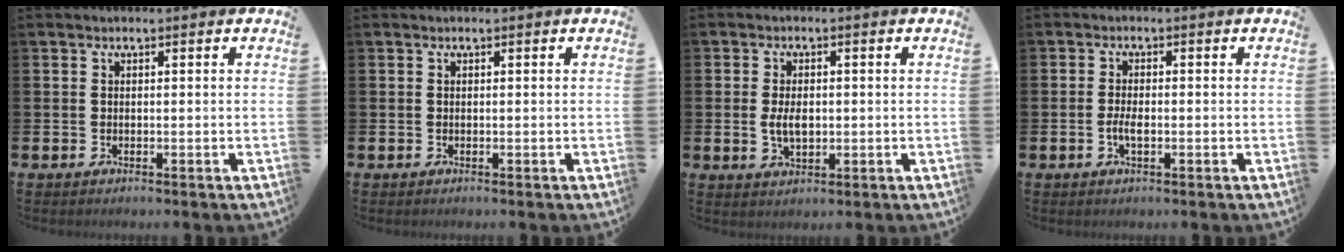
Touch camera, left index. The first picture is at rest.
{"total": 0.0}
{"total": 3.5, "force": [0.1, 2.0, 2.8], "torque": [-0.044, 0.003, -0.003]}
{"total": 2.1, "force": [-0.6, 0.8, 1.8], "torque": [-0.031, -0.001, -0.011]}